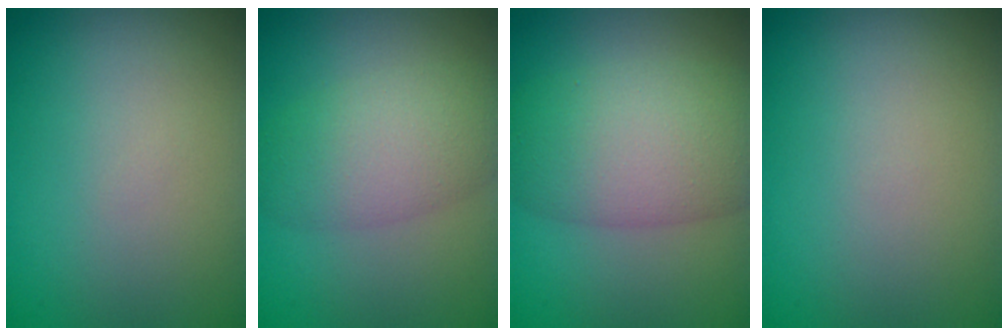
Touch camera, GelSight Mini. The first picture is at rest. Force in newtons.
{"total": 5.2, "press": 5.2, "slide": 0.4}
{"total": 8.0, "press": 8.0, "slide": 0.2}
{"total": 0.0}